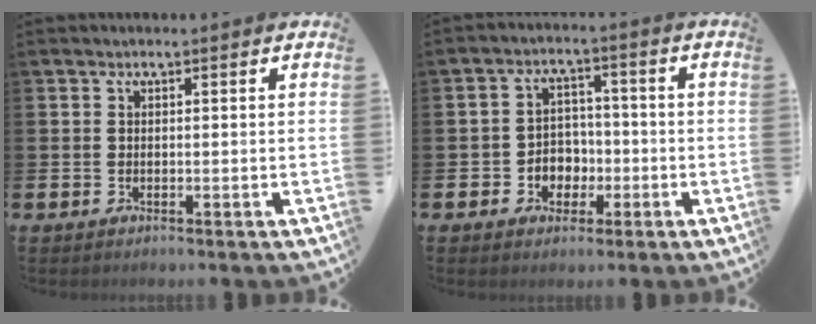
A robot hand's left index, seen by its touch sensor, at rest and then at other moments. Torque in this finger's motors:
{"motor_torque": [0.41, -0.13, 0.08, 0.07]}